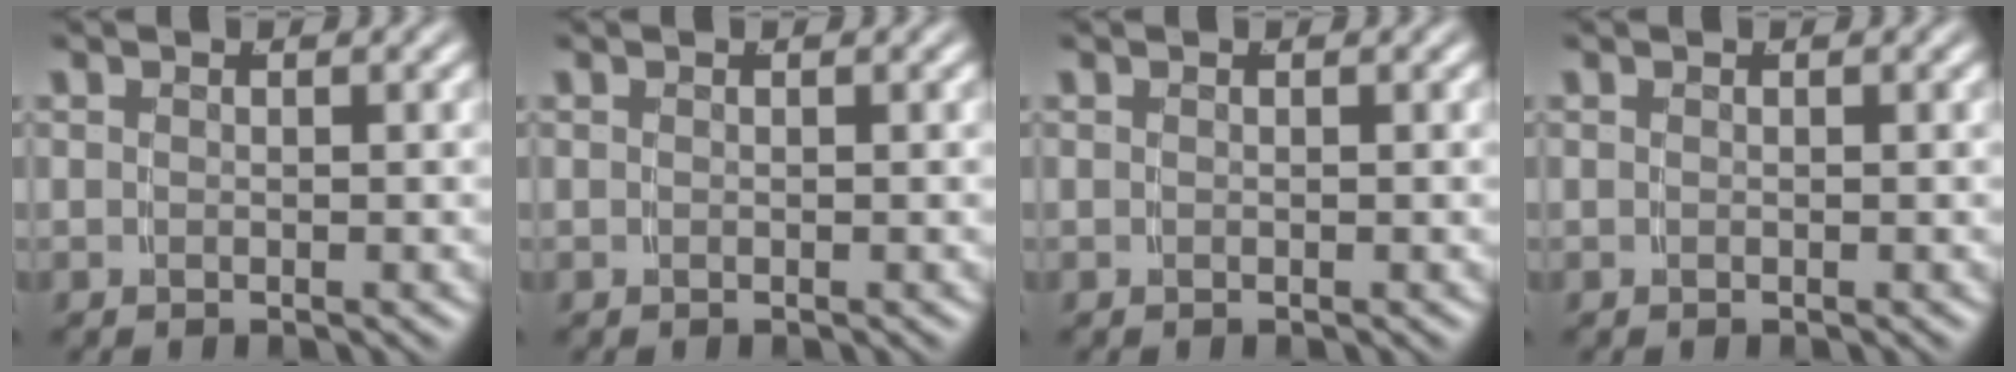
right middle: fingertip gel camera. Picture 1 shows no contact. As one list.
[{"total": 0.0}, {"total": 0.0}, {"total": 0.0}]